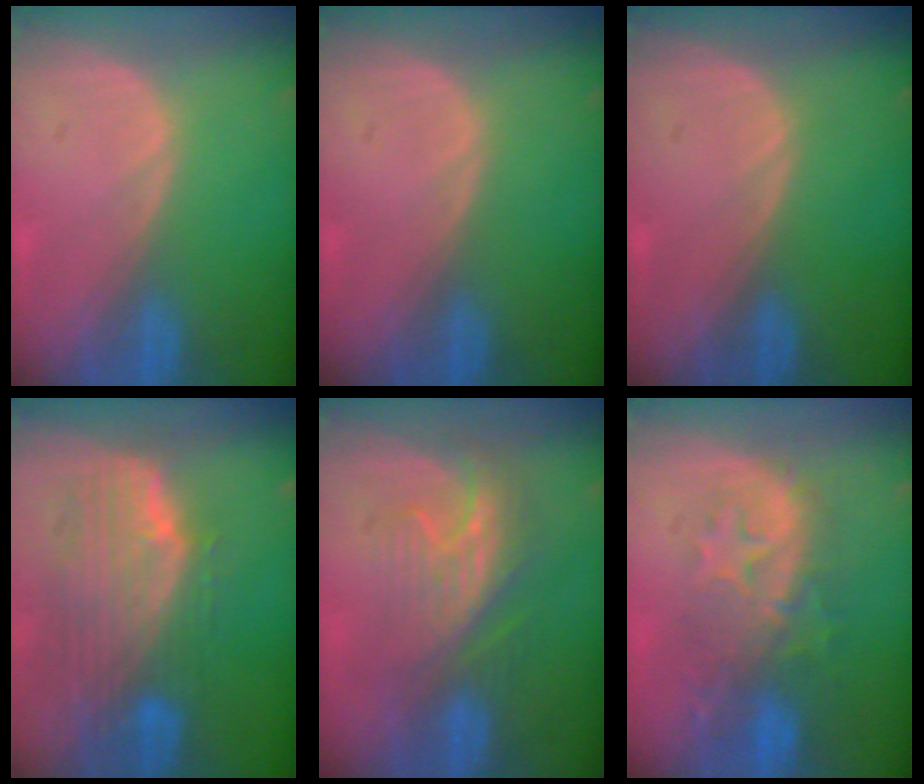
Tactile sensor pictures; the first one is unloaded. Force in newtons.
{"total": 0.0}
{"total": 0.0}
{"total": 10.0, "press": 8.9, "slide": 4.6}
{"total": 8.6, "press": 7.5, "slide": 4.3}
{"total": 9.4, "press": 8.7, "slide": 3.5}